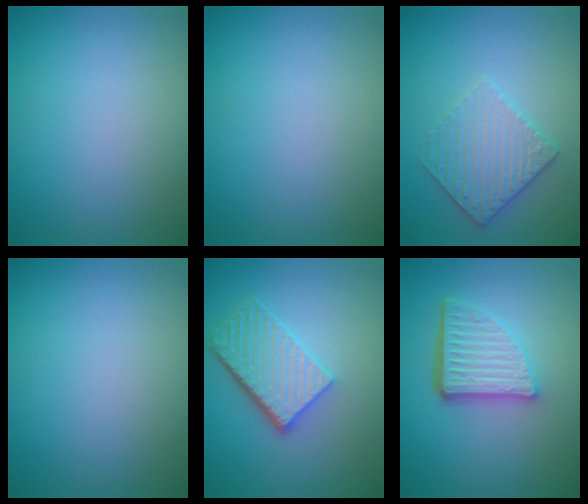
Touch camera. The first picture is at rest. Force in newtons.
{"total": 0.0}
{"total": 3.2, "press": 3.0, "slide": 1.1}
{"total": 0.0}
{"total": 5.2, "press": 3.8, "slide": 3.5}
{"total": 5.7, "press": 3.8, "slide": 4.2}